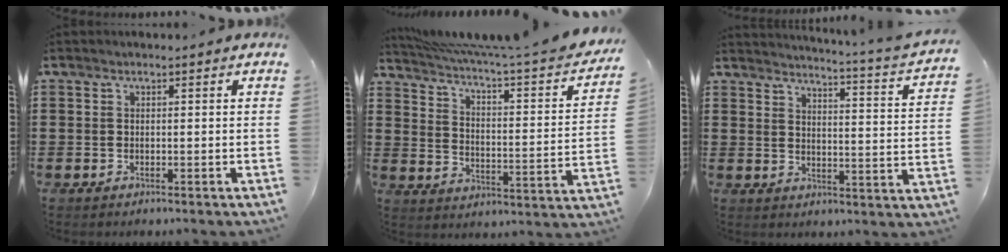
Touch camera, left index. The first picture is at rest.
{"total": 3.7, "force": [2.7, -0.2, 2.5], "torque": [-0.066, -0.033, 0.035]}
{"total": 3.0, "force": [2.5, -1.0, 1.4], "torque": [-0.036, -0.037, 0.029]}